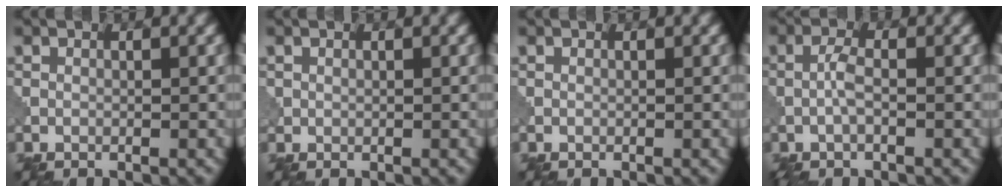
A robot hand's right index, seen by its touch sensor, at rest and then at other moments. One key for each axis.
{"total": 0.5, "fx": 0.3, "fy": 0.4, "fz": 0.2, "tx": -0.004, "ty": -0.001, "tz": 0.008}
{"total": 0.0}
{"total": 2.2, "fx": -0.7, "fy": 0.6, "fz": 2.0, "tx": -0.047, "ty": 0.004, "tz": -0.019}